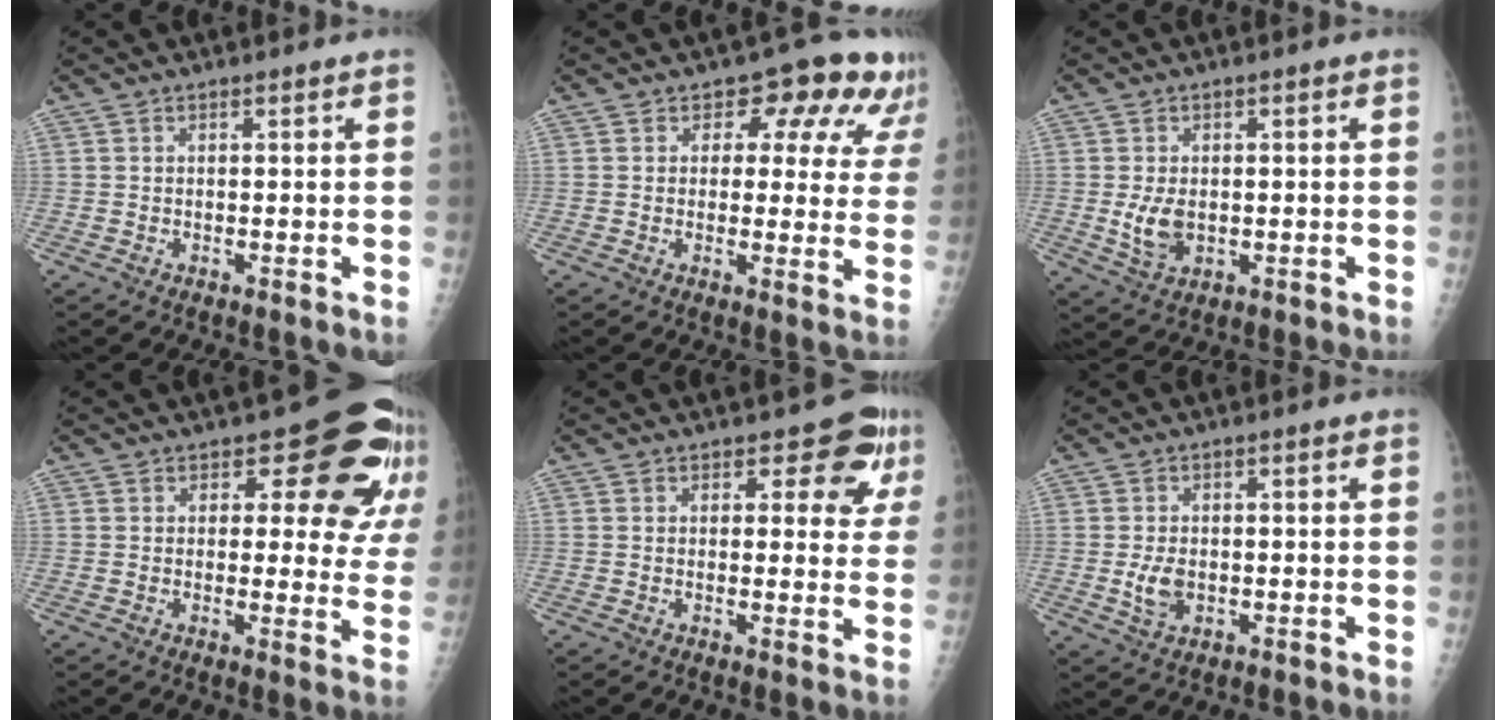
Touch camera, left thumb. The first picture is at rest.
{"total": 11.0, "force": [6.7, 6.8, 5.4], "torque": [-0.006, -0.022, 0.060]}
{"total": 5.5, "force": [-0.4, 3.5, 4.2], "torque": [-0.072, -0.004, 0.001]}
{"total": 12.8, "force": [8.0, 6.8, 7.4], "torque": [-0.031, -0.042, 0.074]}
{"total": 6.8, "force": [3.7, 3.9, 4.1], "torque": [-0.008, -0.015, 0.037]}
{"total": 4.4, "force": [-0.7, 2.8, 3.3], "torque": [-0.060, 0.002, -0.008]}